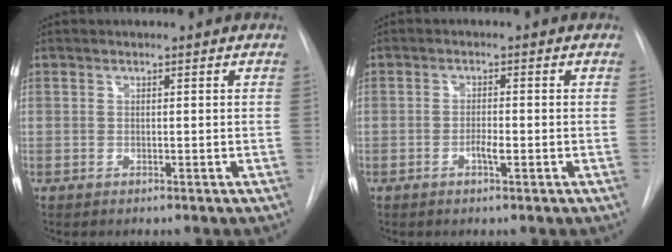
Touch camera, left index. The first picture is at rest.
{"total": 1.8, "force": [-0.8, 0.3, 1.6], "torque": [-0.029, 0.001, -0.015]}